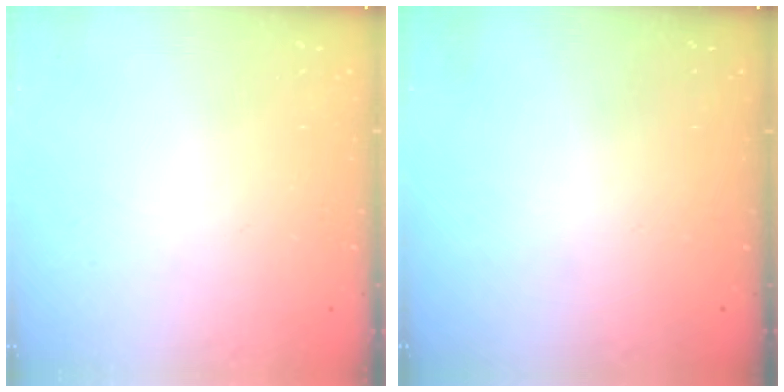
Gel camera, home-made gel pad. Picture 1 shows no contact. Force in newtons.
{"total": 0.0}